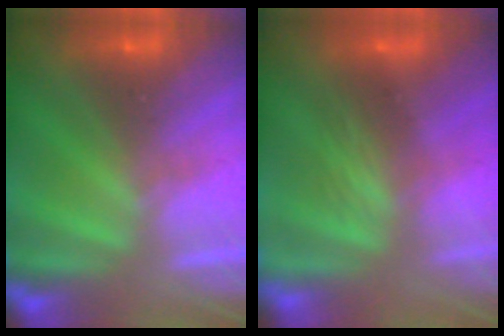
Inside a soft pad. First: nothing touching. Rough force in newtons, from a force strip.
{"total": 2.0}